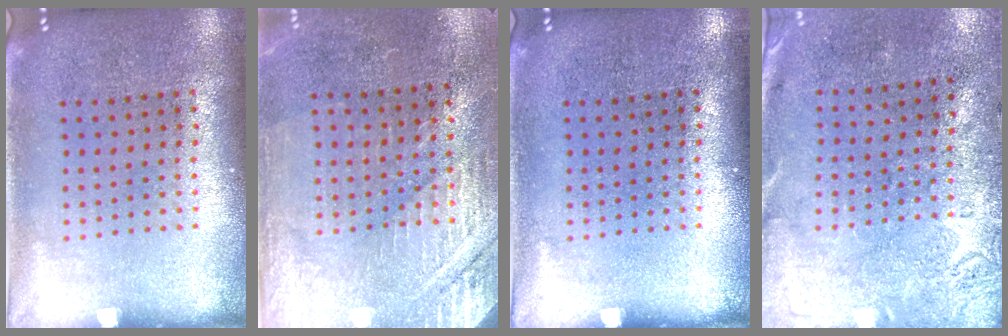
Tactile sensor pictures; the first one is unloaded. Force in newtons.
{"total": 2.9, "press": 2.9, "slide": 0.4}
{"total": 0.0}
{"total": 2.8, "press": 2.2, "slide": 1.8}